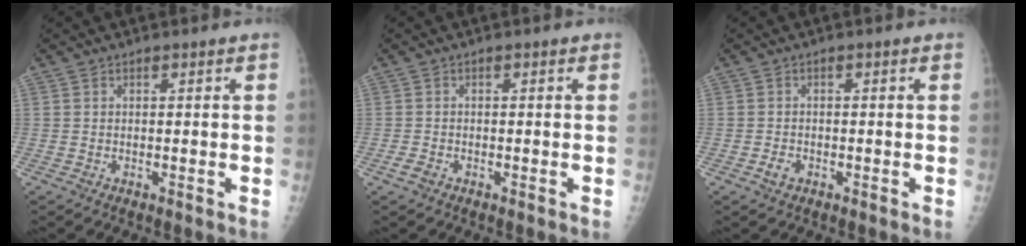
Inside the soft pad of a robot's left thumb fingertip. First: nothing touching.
{"total": 1.4, "force": [-0.9, 0.8, 0.7], "torque": [-0.014, 0.001, -0.018]}
{"total": 1.6, "force": [-1.0, 1.1, 0.8], "torque": [-0.014, 0.004, -0.016]}